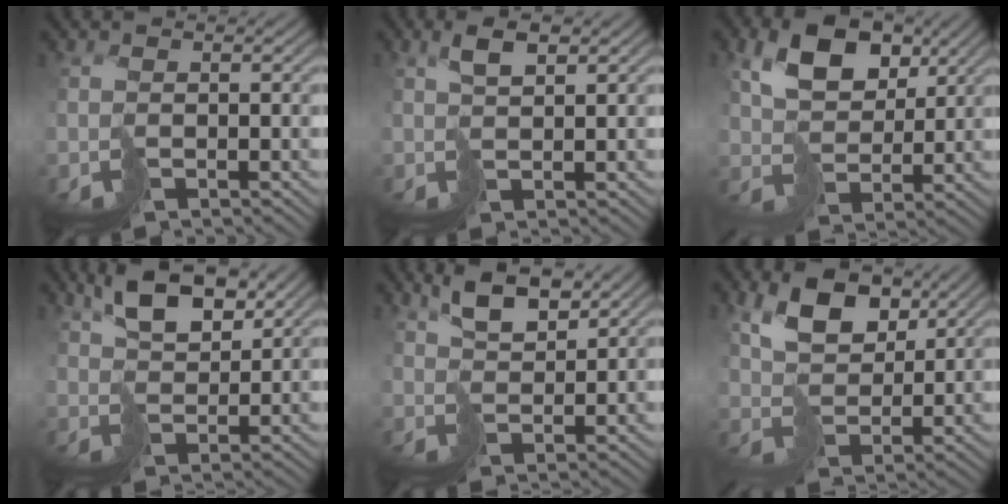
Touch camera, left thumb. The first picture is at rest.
{"total": 3.2, "force": [1.6, 1.1, 2.5], "torque": [-0.058, 0.005, 0.030]}
{"total": 8.6, "force": [4.0, 5.5, 5.3], "torque": [-0.114, -0.001, 0.068]}
{"total": 7.0, "force": [4.1, 3.3, 4.6], "torque": [-0.095, 0.007, 0.076]}
{"total": 5.5, "force": [3.5, 2.2, 3.6], "torque": [-0.078, 0.003, 0.065]}
{"total": 8.0, "force": [4.1, 4.7, 5.0], "torque": [-0.108, 0.000, 0.072]}